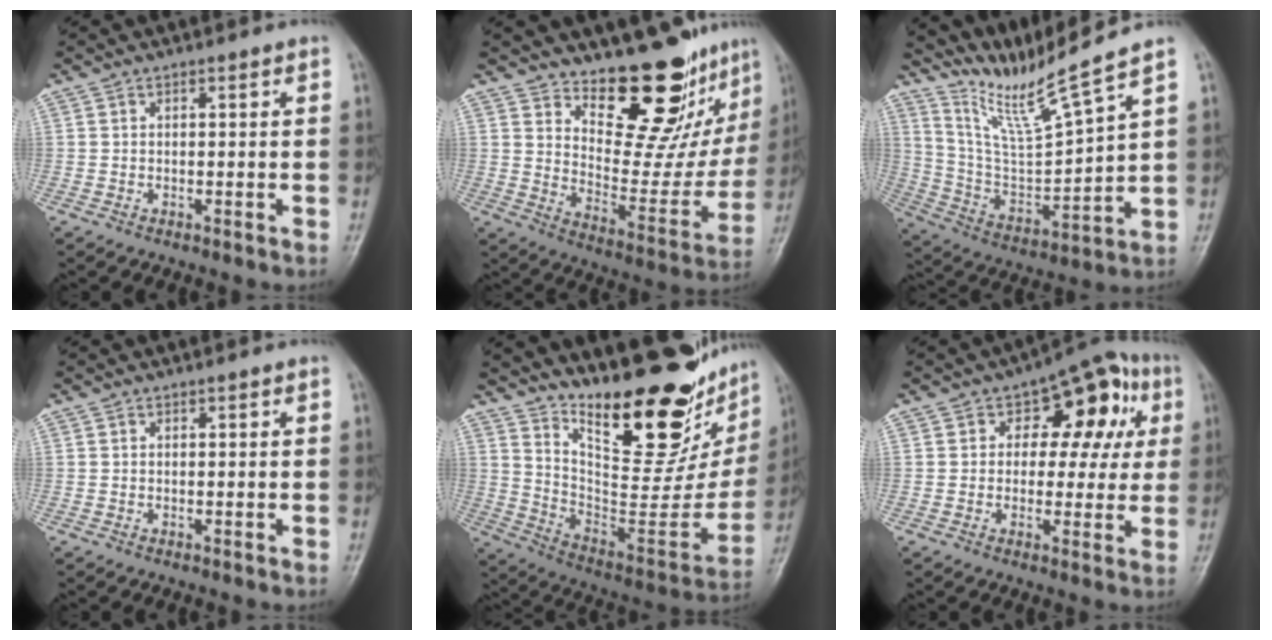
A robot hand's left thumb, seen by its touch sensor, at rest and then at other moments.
{"total": 18.7, "force": [14.5, 7.1, 9.5], "torque": [-0.066, -0.124, 0.213]}
{"total": 12.8, "force": [11.0, -1.7, 6.3], "torque": [-0.117, -0.072, 0.220]}
{"total": 0.0}
{"total": 29.5, "force": [19.8, 9.8, 19.6], "torque": [-0.258, -0.111, 0.308]}
{"total": 12.9, "force": [3.0, 8.2, 9.5], "torque": [-0.054, 0.027, 0.028]}